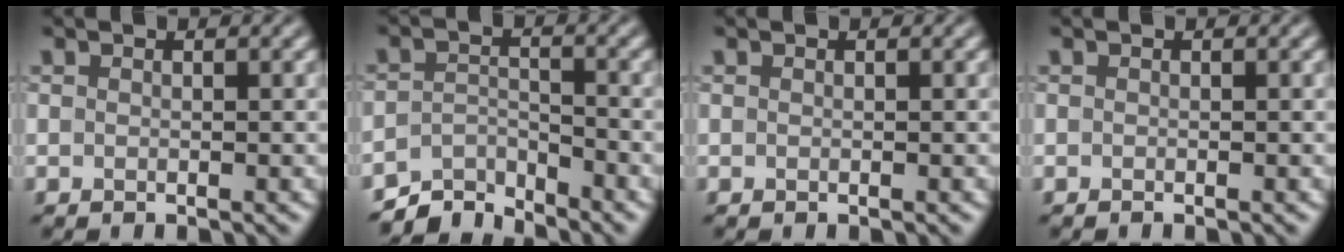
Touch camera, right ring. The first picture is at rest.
{"total": 4.0, "force": [-3.8, 0.8, 0.6], "torque": [-0.008, 0.005, -0.074]}
{"total": 0.0}
{"total": 0.0}